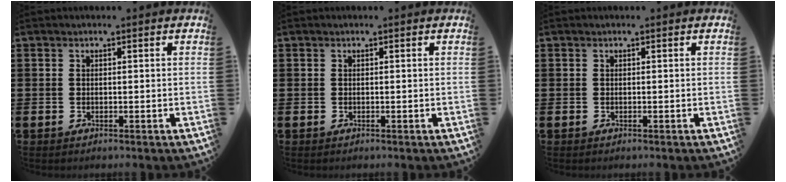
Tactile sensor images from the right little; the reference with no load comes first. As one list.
[{"total": 0.0}, {"total": 0.0}]